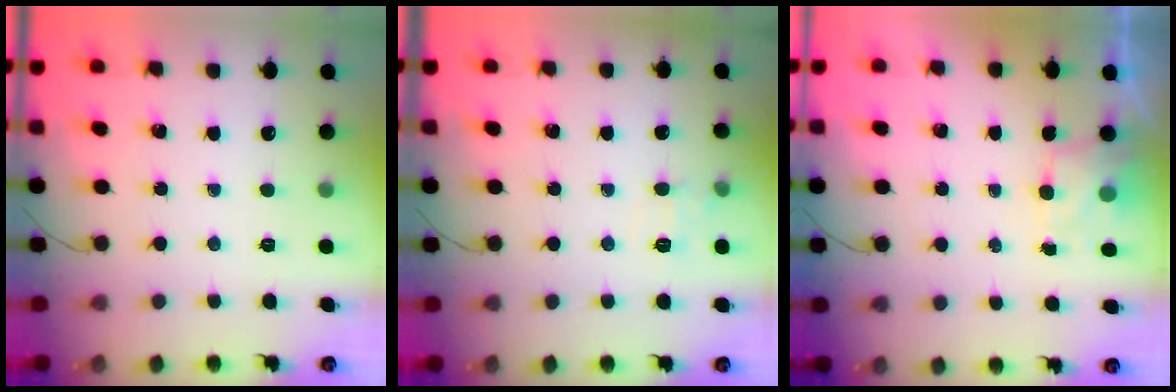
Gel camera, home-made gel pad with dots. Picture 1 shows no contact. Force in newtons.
{"total": 6.3, "press": 6.0, "slide": 1.9}
{"total": 4.0, "press": 3.8, "slide": 1.0}